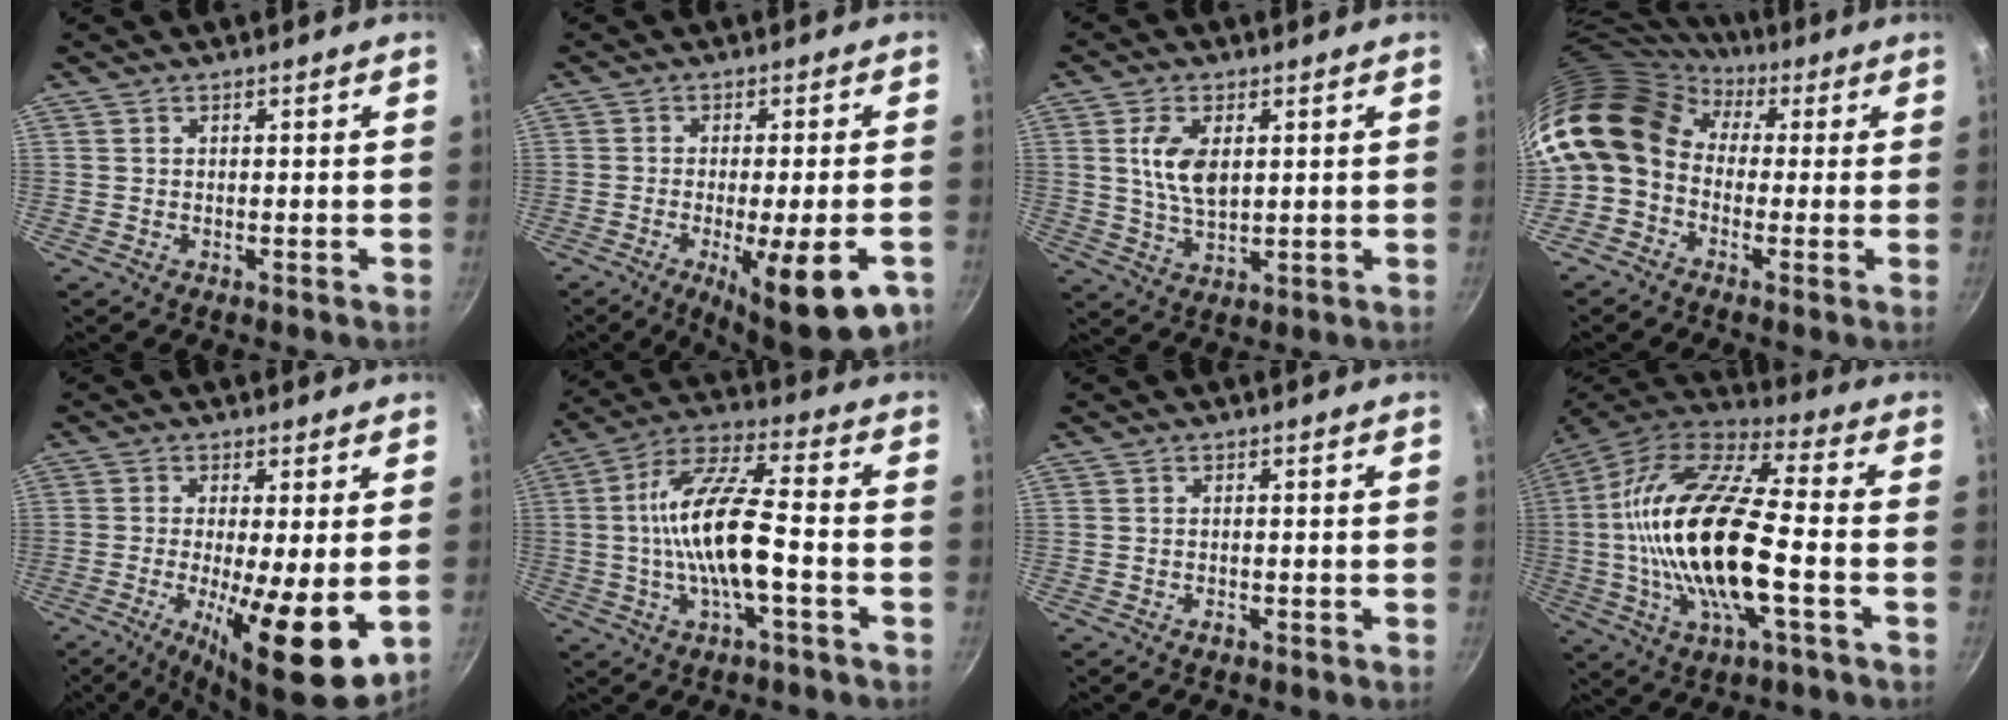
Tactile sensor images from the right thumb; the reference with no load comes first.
{"total": 15.6, "force": [-6.7, 3.8, 13.6], "torque": [-0.169, 0.000, -0.087]}
{"total": 8.0, "force": [1.9, 4.3, 6.5], "torque": [-0.118, -0.011, 0.037]}
{"total": 14.5, "force": [1.2, 11.4, 8.9], "torque": [-0.162, 0.034, -0.005]}
{"total": 13.4, "force": [-2.1, 3.2, 12.8], "torque": [-0.208, -0.013, -0.030]}
{"total": 15.5, "force": [-2.3, 4.9, 14.5], "torque": [-0.272, 0.036, -0.053]}
{"total": 1.0, "force": [-0.6, 0.5, 0.6], "torque": [-0.014, 0.003, -0.012]}
{"total": 24.3, "force": [-2.8, 8.9, 22.4], "torque": [-0.437, 0.025, -0.067]}